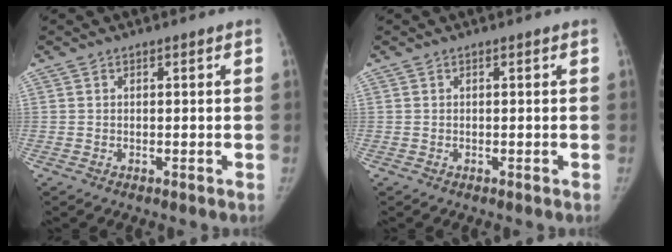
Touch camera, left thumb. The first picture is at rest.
{"total": 0.0}